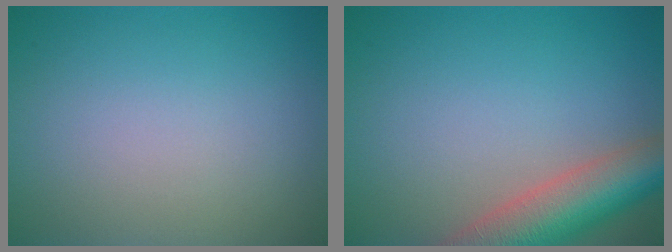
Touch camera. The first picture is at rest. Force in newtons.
{"total": 7.7, "press": 7.7, "slide": 0.5}